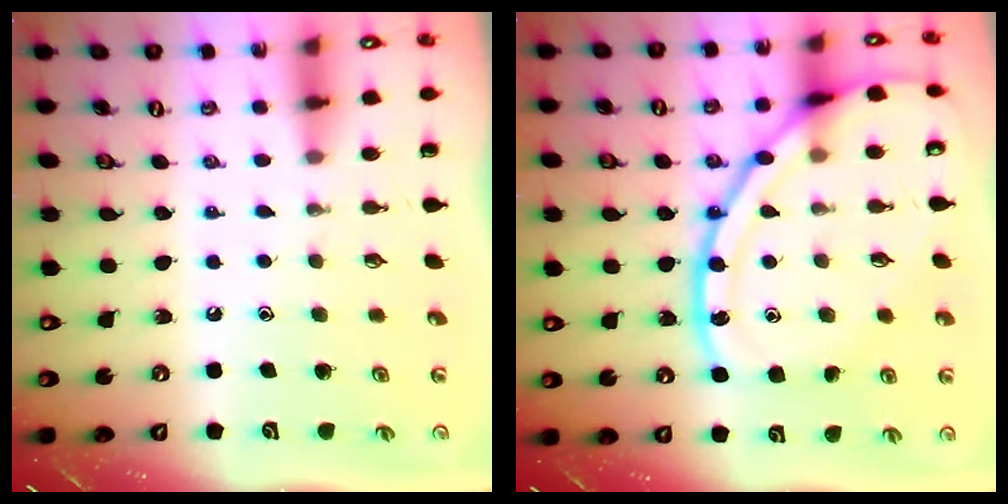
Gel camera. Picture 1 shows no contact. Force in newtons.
{"total": 19.6, "press": 19.5, "slide": 2.0}